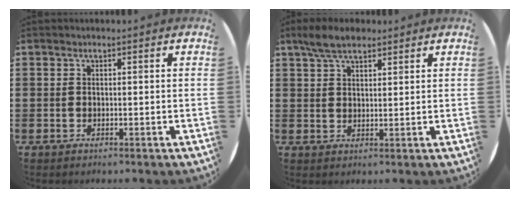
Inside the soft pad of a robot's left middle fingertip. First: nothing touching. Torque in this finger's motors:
{"motor_torque": [0.39, -0.47, 0.03, -0.01]}